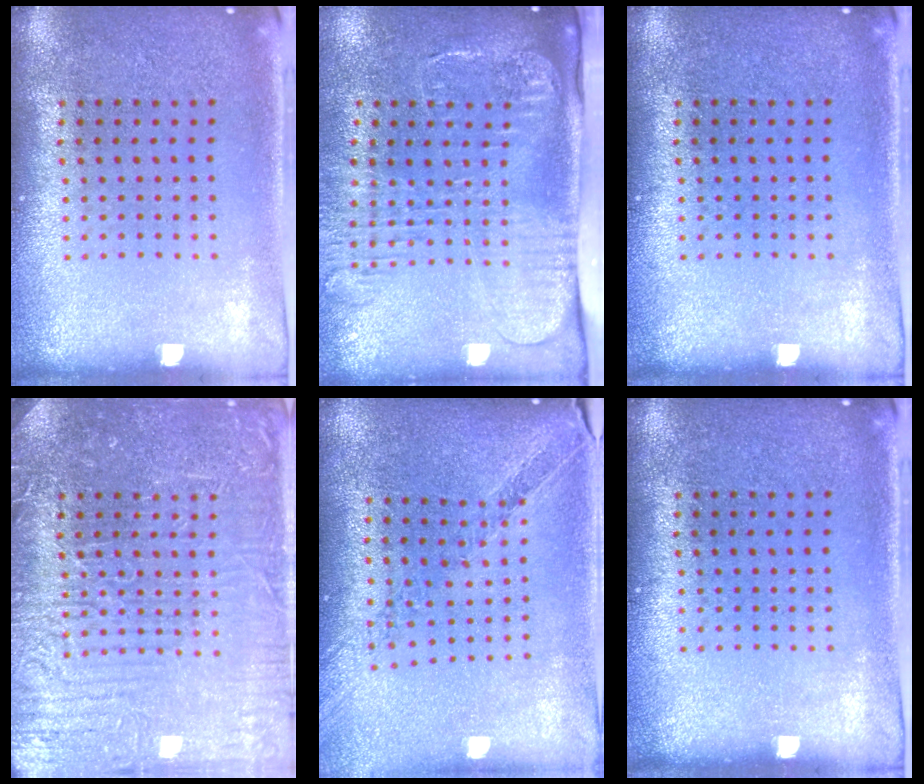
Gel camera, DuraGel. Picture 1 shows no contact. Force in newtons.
{"total": 2.7, "press": 2.0, "slide": 1.7}
{"total": 0.0}
{"total": 4.8, "press": 4.8, "slide": 0.6}
{"total": 0.6, "press": 0.6, "slide": 0.1}
{"total": 0.0}